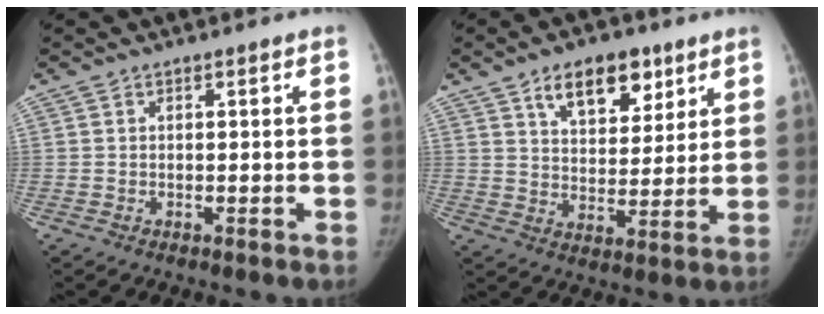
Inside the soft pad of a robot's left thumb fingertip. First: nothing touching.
{"total": 11.9, "force": [6.9, 6.8, 7.0], "torque": [-0.070, -0.036, 0.112]}